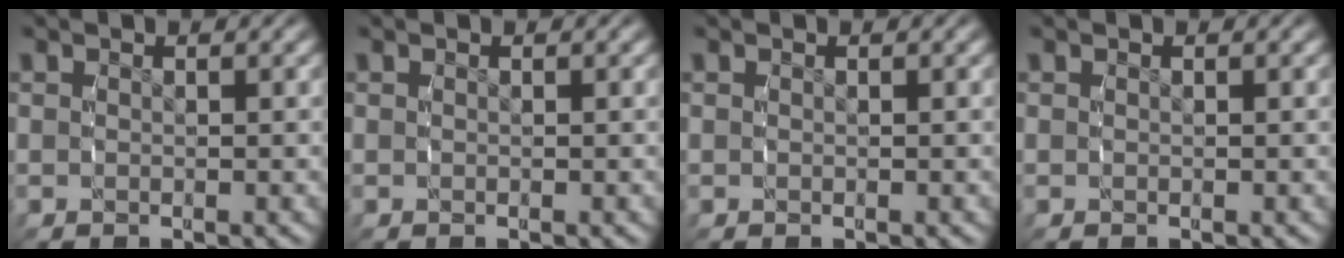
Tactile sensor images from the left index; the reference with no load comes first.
{"total": 0.0}
{"total": 0.0}
{"total": 0.0}